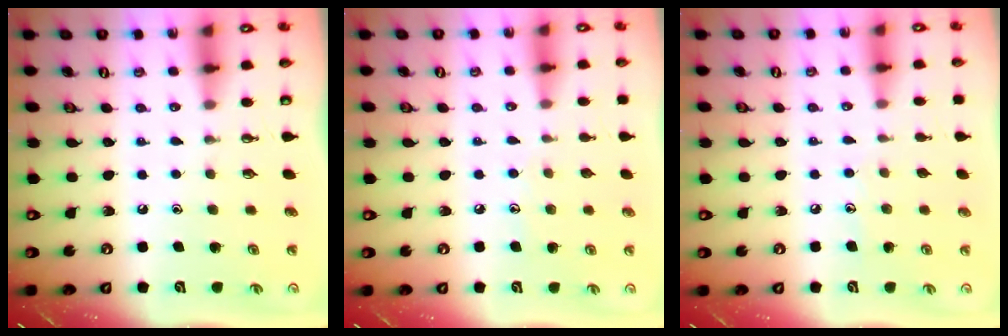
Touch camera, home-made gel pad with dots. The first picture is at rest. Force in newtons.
{"total": 5.4, "press": 5.4, "slide": 0.6}
{"total": 5.1, "press": 5.1, "slide": 0.5}